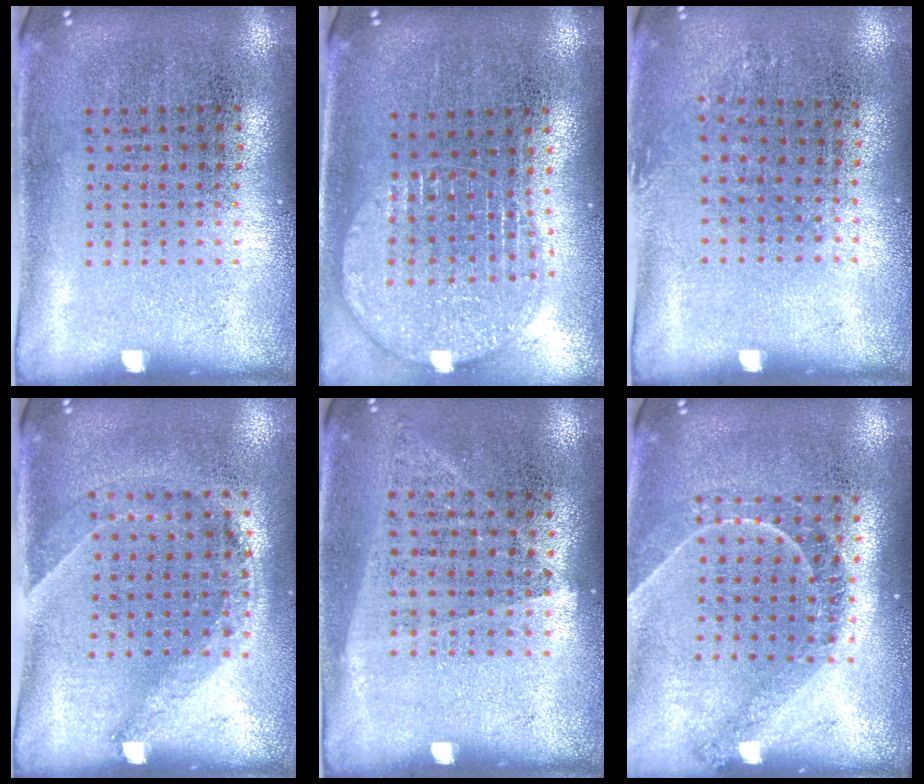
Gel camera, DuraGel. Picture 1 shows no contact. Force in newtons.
{"total": 1.6, "press": 1.4, "slide": 0.8}
{"total": 0.8, "press": 0.7, "slide": 0.4}
{"total": 1.4, "press": 1.0, "slide": 1.0}
{"total": 1.0, "press": 0.9, "slide": 0.5}
{"total": 1.2, "press": 1.1, "slide": 0.4}